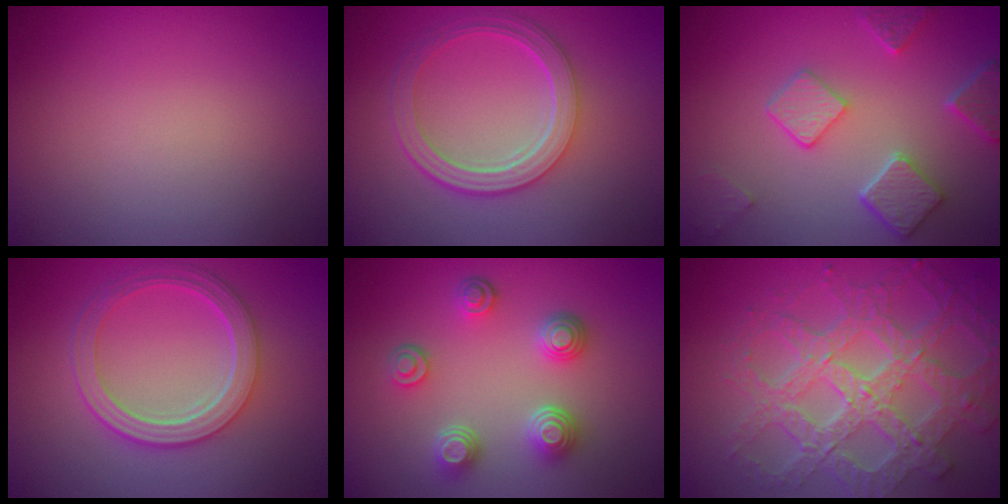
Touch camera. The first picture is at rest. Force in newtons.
{"total": 5.2, "press": 3.8, "slide": 3.4}
{"total": 4.8, "press": 3.8, "slide": 2.9}
{"total": 5.2, "press": 3.9, "slide": 3.5}
{"total": 3.9, "press": 3.3, "slide": 2.0}
{"total": 7.8, "press": 6.2, "slide": 4.8}